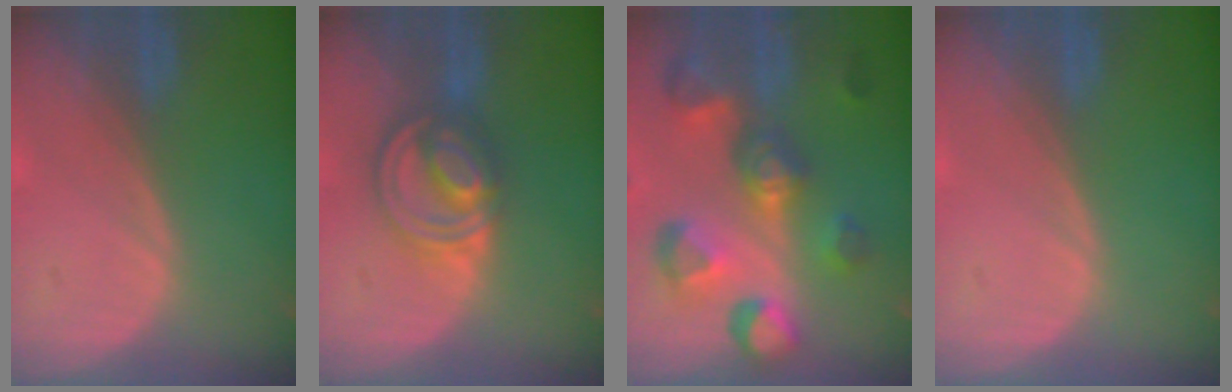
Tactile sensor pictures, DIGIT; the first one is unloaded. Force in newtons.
{"total": 7.7, "press": 6.7, "slide": 3.9}
{"total": 11.1, "press": 9.9, "slide": 5.1}
{"total": 0.0}